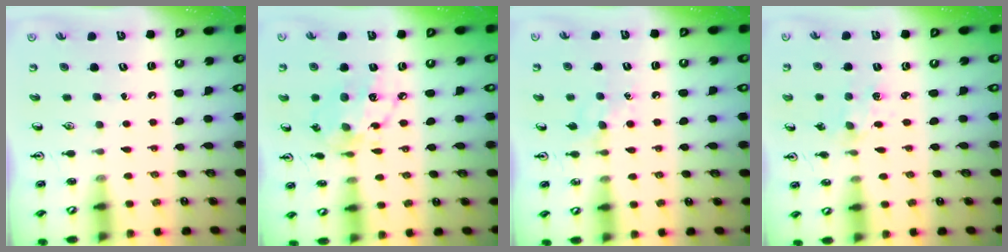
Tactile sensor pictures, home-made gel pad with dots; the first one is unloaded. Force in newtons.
{"total": 12.2, "press": 12.1, "slide": 0.8}
{"total": 4.5, "press": 4.5, "slide": 0.7}
{"total": 2.4, "press": 2.4, "slide": 0.3}